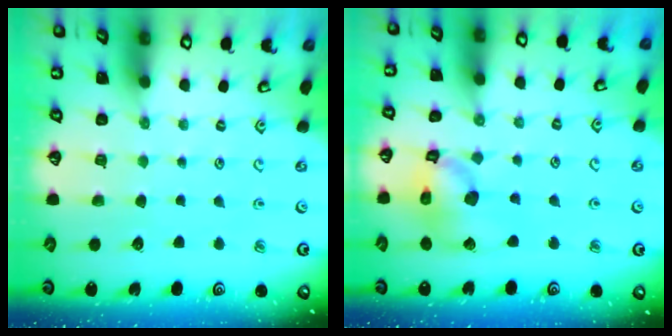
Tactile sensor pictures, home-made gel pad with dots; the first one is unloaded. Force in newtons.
{"total": 13.8, "press": 13.6, "slide": 1.9}